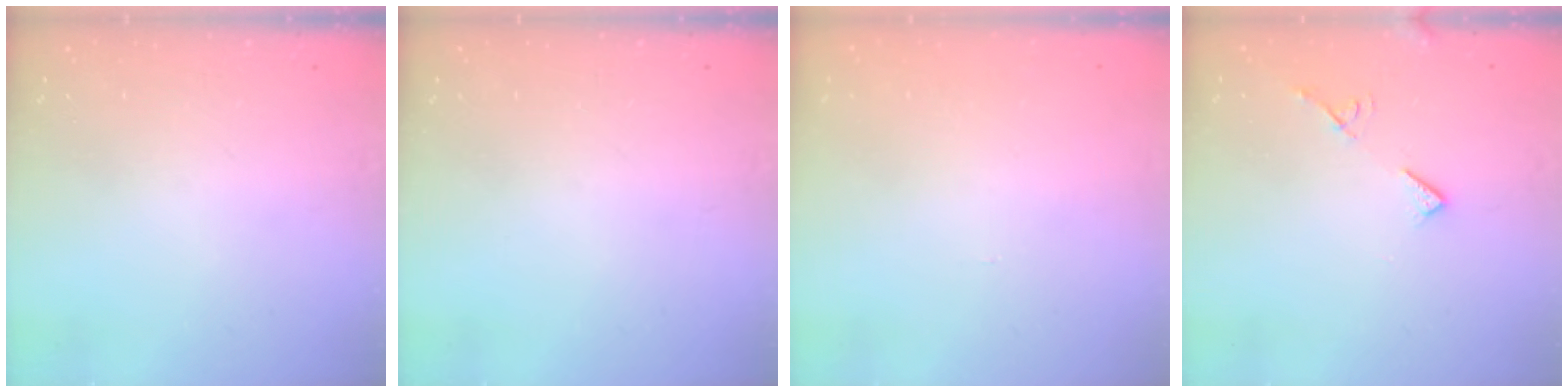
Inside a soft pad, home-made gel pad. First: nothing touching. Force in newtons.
{"total": 0.0}
{"total": 0.5, "press": 0.5, "slide": 0.2}
{"total": 6.8, "press": 6.8, "slide": 0.6}